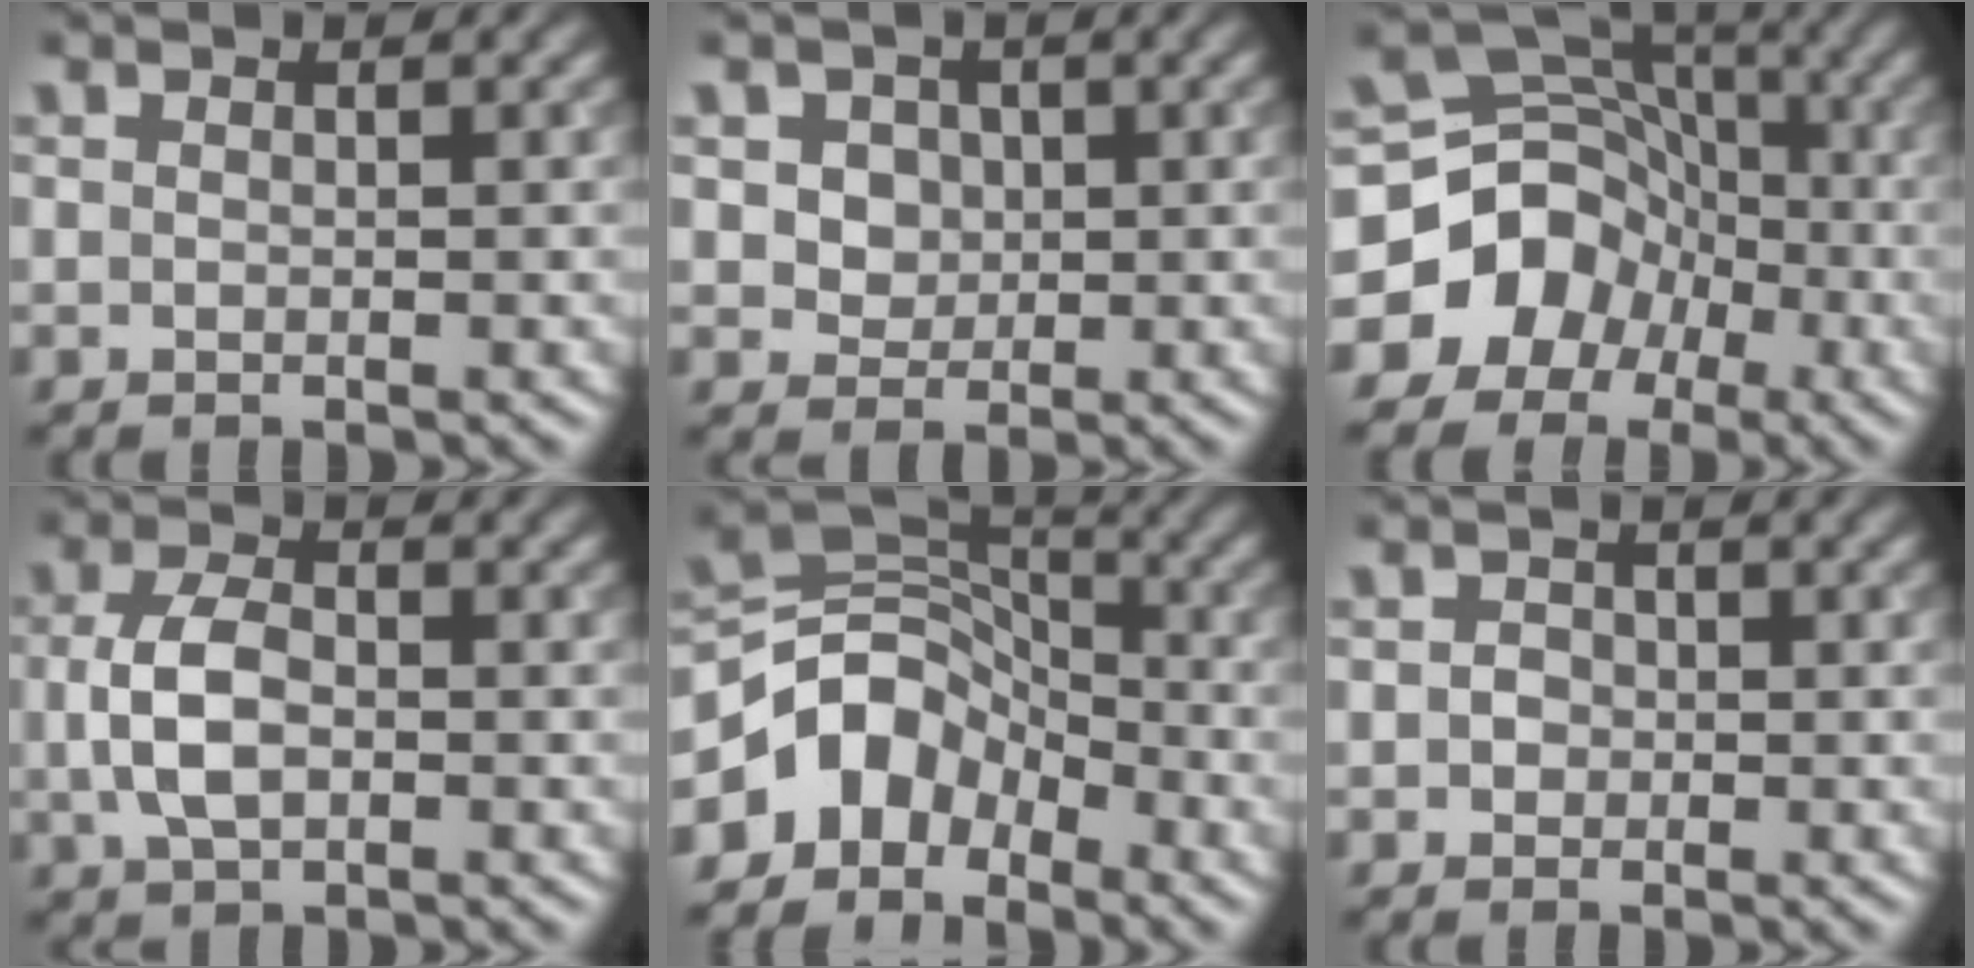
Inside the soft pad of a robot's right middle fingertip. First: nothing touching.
{"total": 3.8, "force": [1.4, 3.0, 1.8], "torque": [-0.030, 0.011, 0.024]}
{"total": 10.1, "force": [-4.0, 8.8, 2.7], "torque": [-0.039, -0.001, -0.095]}
{"total": 4.0, "force": [-0.4, 2.3, 3.2], "torque": [-0.071, 0.000, -0.008]}
{"total": 5.8, "force": [-3.4, 4.1, 2.3], "torque": [-0.027, 0.011, -0.078]}
{"total": 1.3, "force": [0.0, 1.2, 0.5], "torque": [0.001, 0.002, -0.009]}